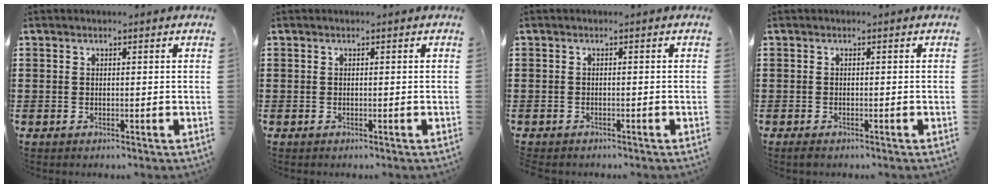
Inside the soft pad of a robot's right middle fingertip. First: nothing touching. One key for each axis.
{"total": 0.0}
{"total": 0.7, "fx": -0.6, "fy": 0.3, "fz": -0.1, "tx": 0.000, "ty": 0.003, "tz": -0.014}
{"total": 0.6, "fx": -0.5, "fy": 0.3, "fz": 0.2, "tx": -0.005, "ty": -0.001, "tz": -0.011}